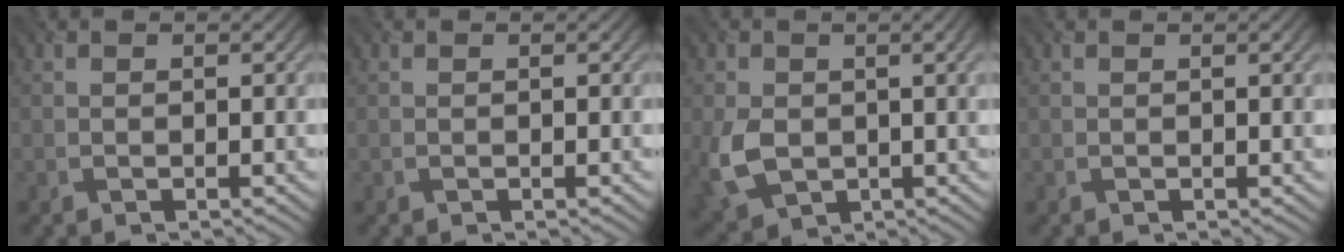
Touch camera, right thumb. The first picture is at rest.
{"total": 0.0}
{"total": 8.4, "force": [-0.4, 5.6, 6.3], "torque": [-0.147, -0.024, 0.001]}
{"total": 1.1, "force": [0.3, 0.1, 1.1], "torque": [-0.016, 0.003, 0.004]}